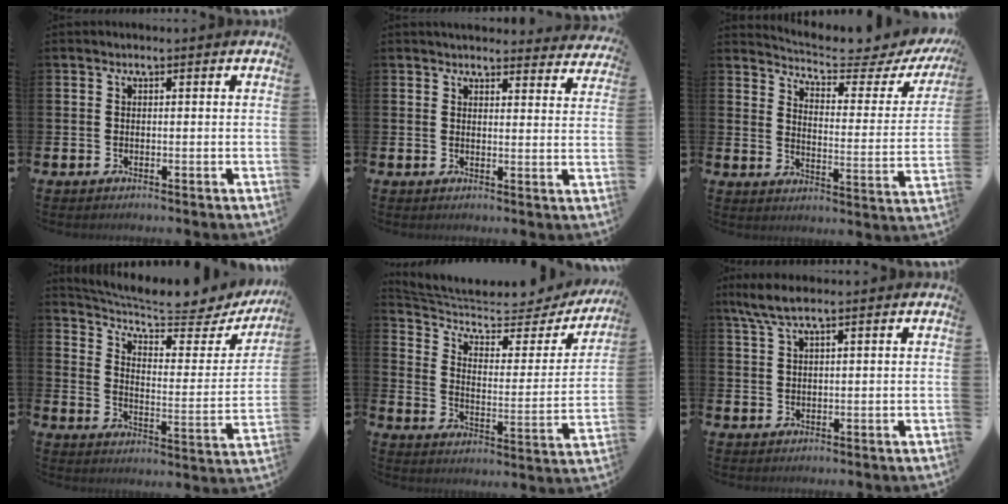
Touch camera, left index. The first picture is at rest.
{"total": 3.9, "force": [3.8, 0.8, 0.3], "torque": [-0.006, -0.022, 0.068]}
{"total": 5.7, "force": [5.3, 0.6, 2.1], "torque": [-0.055, -0.049, 0.082]}
{"total": 7.2, "force": [6.6, 1.6, 2.5], "torque": [-0.071, -0.056, 0.107]}
{"total": 6.7, "force": [5.7, 2.3, 2.7], "torque": [-0.079, -0.045, 0.091]}
{"total": 4.2, "force": [3.0, 0.7, 2.8], "torque": [-0.066, -0.001, 0.056]}